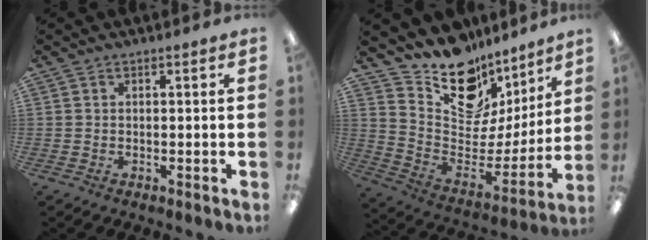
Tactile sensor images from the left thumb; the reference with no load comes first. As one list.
[{"total": 17.3, "force": [13.4, 9.2, 5.7], "torque": [-0.095, -0.118, 0.238]}]